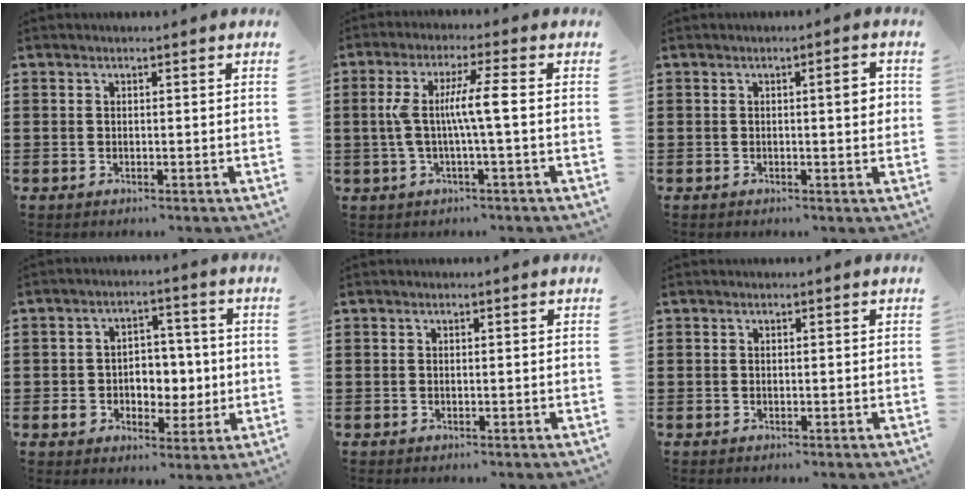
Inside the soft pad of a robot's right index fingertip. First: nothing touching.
{"total": 6.8, "force": [-0.2, 0.2, 6.8], "torque": [-0.142, -0.008, -0.017]}
{"total": 3.4, "force": [0.4, 0.5, 3.3], "torque": [-0.049, -0.001, 0.003]}
{"total": 6.1, "force": [-0.7, 5.2, 3.1], "torque": [-0.058, 0.008, -0.014]}
{"total": 0.0}
{"total": 0.0}